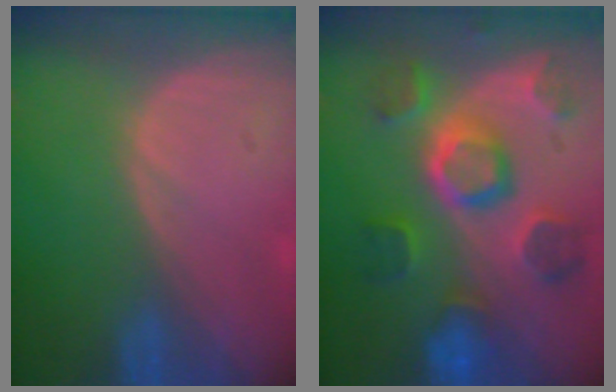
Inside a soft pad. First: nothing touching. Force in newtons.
{"total": 10.7, "press": 9.7, "slide": 4.4}